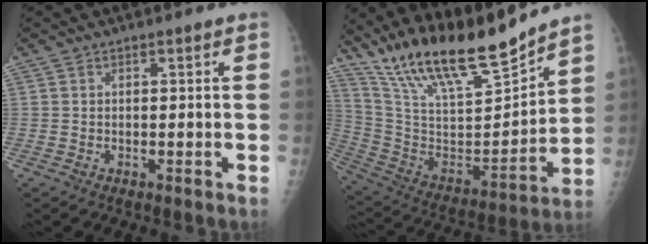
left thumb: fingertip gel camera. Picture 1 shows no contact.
{"total": 21.5, "force": [18.2, 3.6, 10.9], "torque": [-0.162, -0.098, 0.334]}